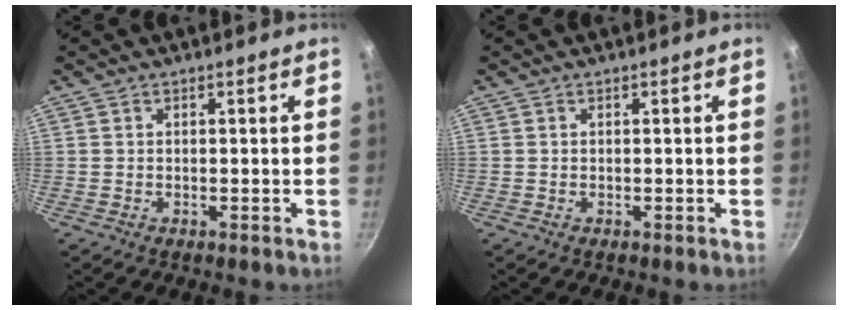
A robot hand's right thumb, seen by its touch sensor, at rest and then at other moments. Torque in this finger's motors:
{"motor_torque": [-0.03, -0.03, -0.08, 0.10, 0.00]}